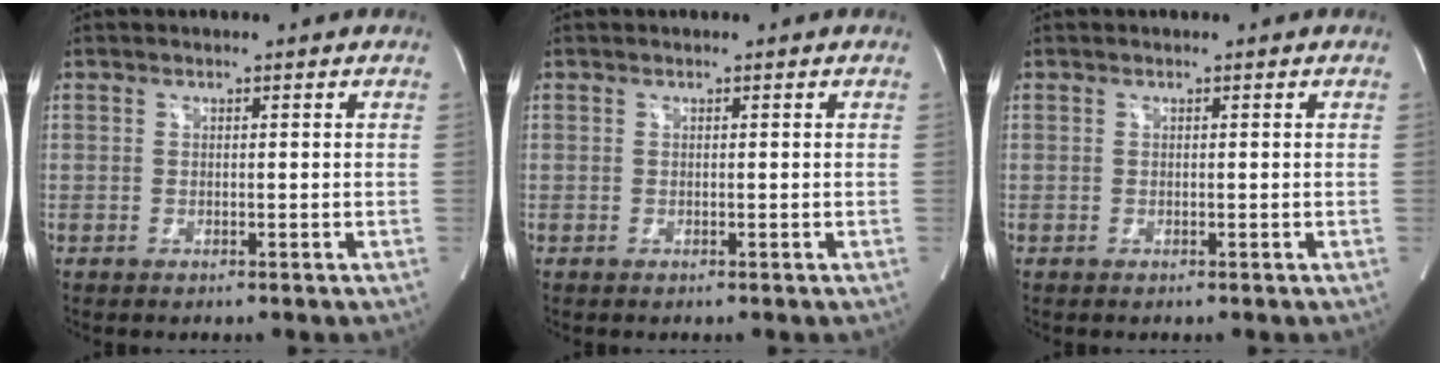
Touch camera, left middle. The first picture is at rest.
{"total": 0.0}
{"total": 0.0}